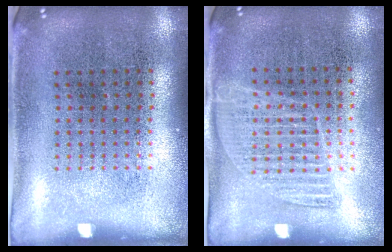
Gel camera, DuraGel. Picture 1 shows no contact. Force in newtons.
{"total": 1.0, "press": 0.9, "slide": 0.5}